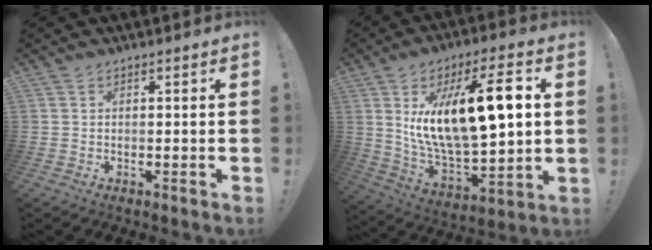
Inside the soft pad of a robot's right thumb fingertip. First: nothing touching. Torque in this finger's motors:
{"motor_torque": [1.11, 1.28, 0.32, 0.39, 0.71]}